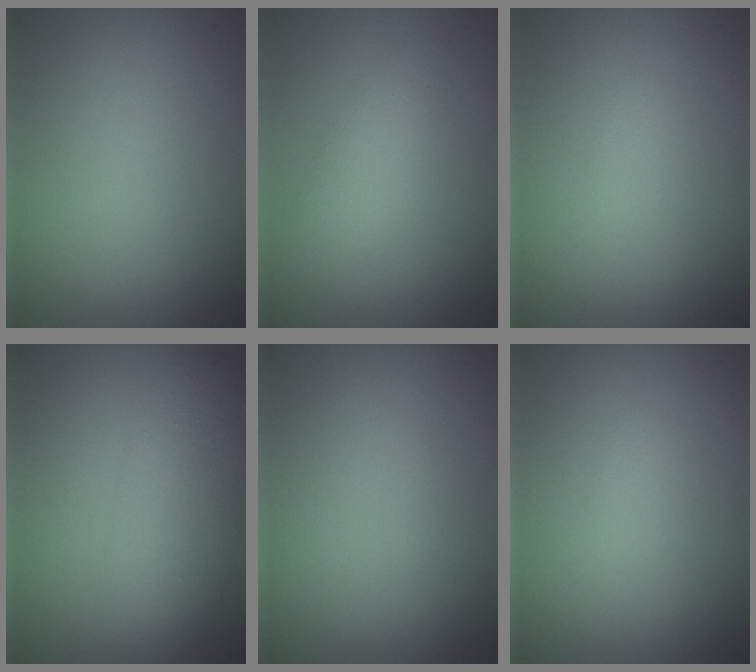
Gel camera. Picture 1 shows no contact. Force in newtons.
{"total": 2.2, "press": 2.2, "slide": 0.2}
{"total": 0.5, "press": 0.5, "slide": 0.0}
{"total": 5.5, "press": 5.5, "slide": 0.1}
{"total": 0.0}
{"total": 0.5, "press": 0.5, "slide": 0.0}